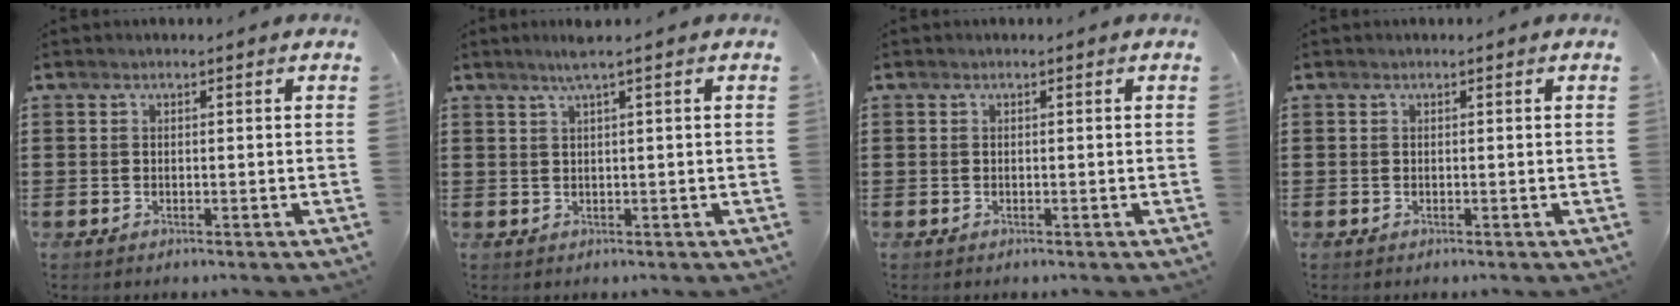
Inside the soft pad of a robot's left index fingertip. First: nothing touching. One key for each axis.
{"total": 2.2, "fx": 1.2, "fy": -0.3, "fz": 1.8, "tx": -0.035, "ty": -0.001, "tz": 0.022}
{"total": 0.0}
{"total": 0.0}